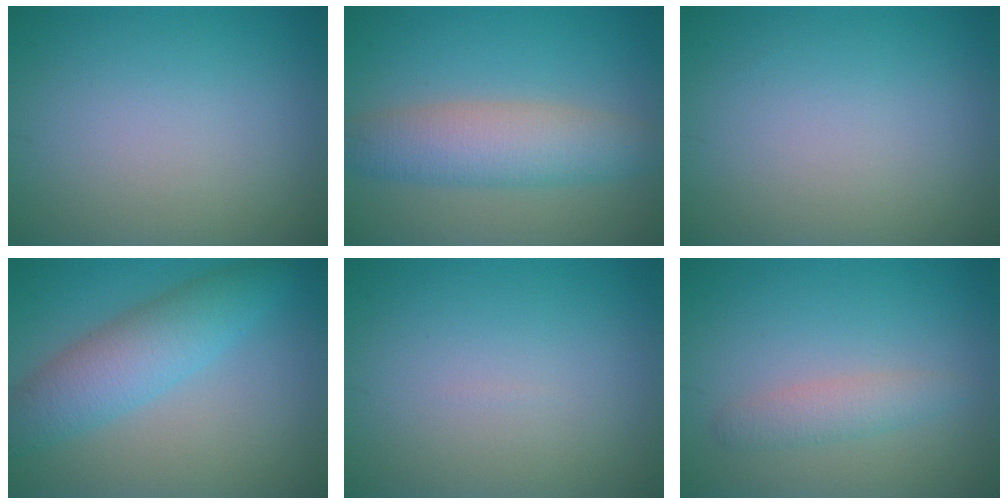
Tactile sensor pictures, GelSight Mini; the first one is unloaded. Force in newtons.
{"total": 5.5, "press": 5.5, "slide": 0.2}
{"total": 0.0}
{"total": 5.5, "press": 5.5, "slide": 0.1}
{"total": 0.0}
{"total": 2.0, "press": 2.0, "slide": 0.1}